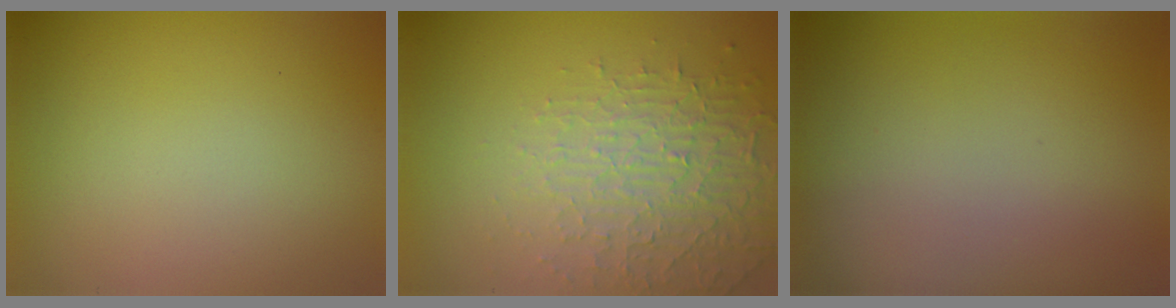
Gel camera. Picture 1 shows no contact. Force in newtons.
{"total": 4.5, "press": 3.1, "slide": 3.3}
{"total": 0.0}